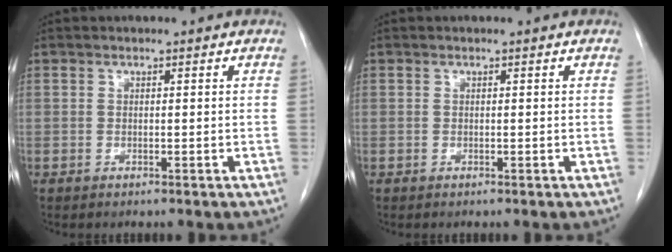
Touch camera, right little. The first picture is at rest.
{"total": 0.0}